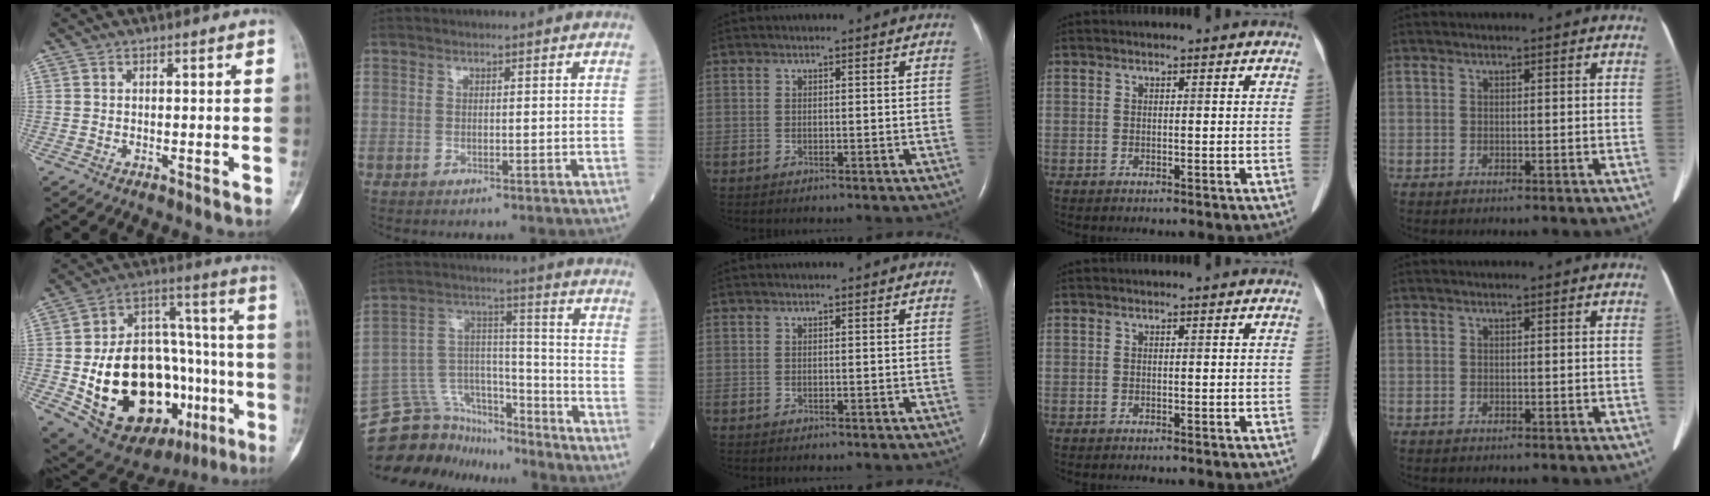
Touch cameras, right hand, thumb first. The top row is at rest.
{"thumb": {"total": 32.0, "force": [-9.2, 18.5, 24.5], "torque": [-0.377, 0.037, -0.119]}, "index": {"total": 16.4, "force": [-15.4, 5.3, 2.3], "torque": [-0.051, 0.056, -0.258]}}